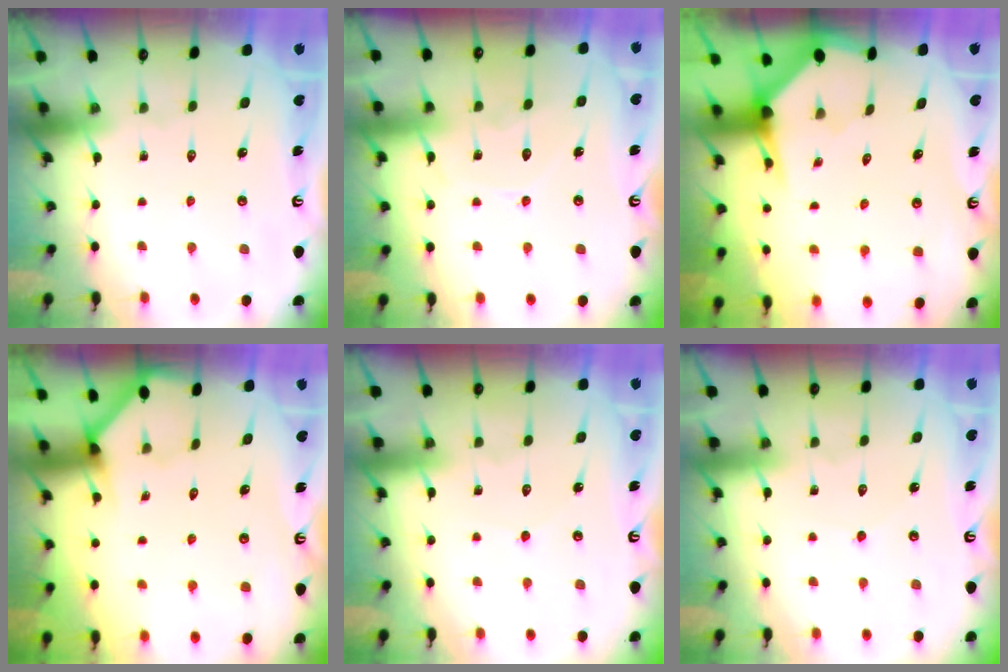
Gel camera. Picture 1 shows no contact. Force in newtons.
{"total": 7.5, "press": 7.4, "slide": 0.7}
{"total": 3.2, "press": 3.2, "slide": 0.1}
{"total": 1.7, "press": 1.7, "slide": 0.2}
{"total": 2.6, "press": 2.6, "slide": 0.2}
{"total": 2.6, "press": 2.6, "slide": 0.2}